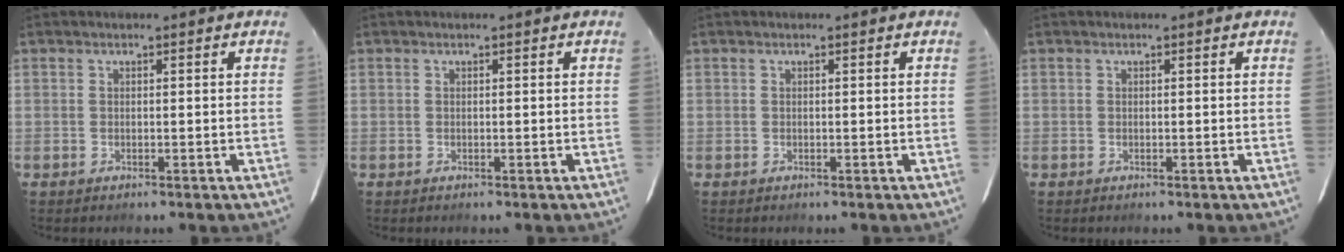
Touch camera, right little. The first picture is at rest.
{"total": 0.0}
{"total": 0.0}
{"total": 0.0}